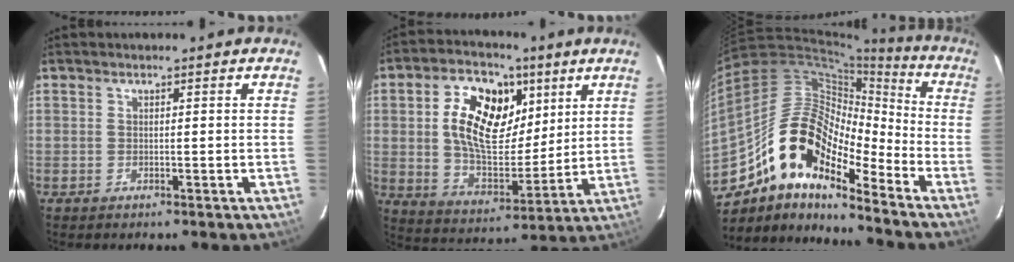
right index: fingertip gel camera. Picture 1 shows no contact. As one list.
[{"total": 17.7, "force": [5.6, 9.9, 13.5], "torque": [-0.243, 0.013, 0.100]}, {"total": 17.2, "force": [-11.8, 6.8, 10.5], "torque": [-0.175, 0.005, -0.235]}]